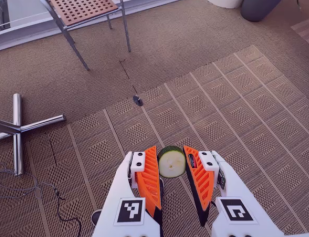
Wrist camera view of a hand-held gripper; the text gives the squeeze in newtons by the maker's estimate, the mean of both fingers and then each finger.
{"total": 7.2, "left": 6.8, "right": 7.6}